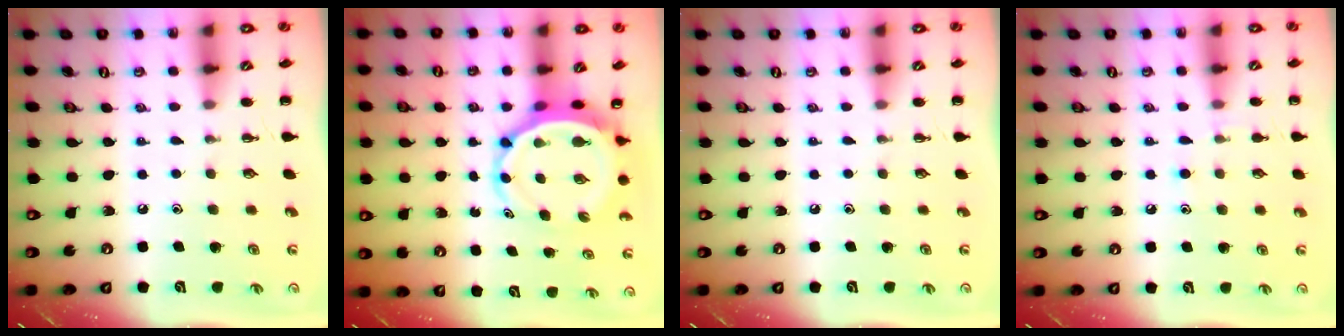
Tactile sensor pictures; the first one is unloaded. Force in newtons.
{"total": 6.4, "press": 6.1, "slide": 2.1}
{"total": 0.0}
{"total": 7.0, "press": 6.6, "slide": 2.4}